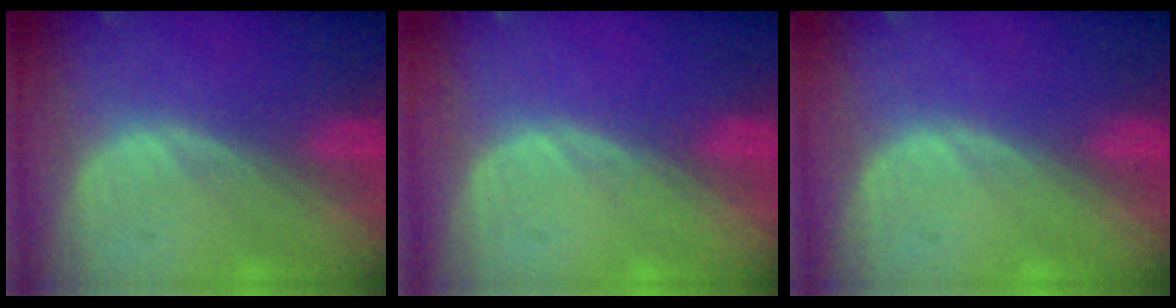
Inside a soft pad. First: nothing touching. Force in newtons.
{"total": 0.0}
{"total": 0.0}